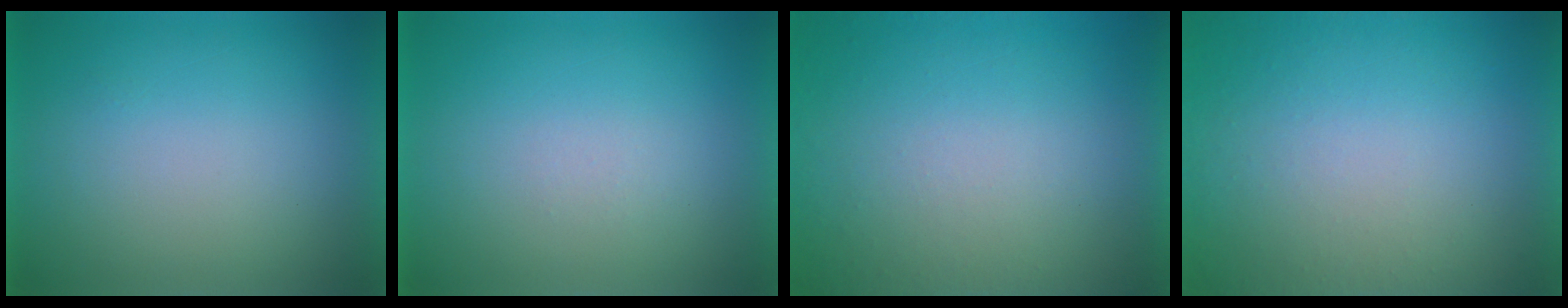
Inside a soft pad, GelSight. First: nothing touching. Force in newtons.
{"total": 1.4}
{"total": 8.3}
{"total": 9.4}